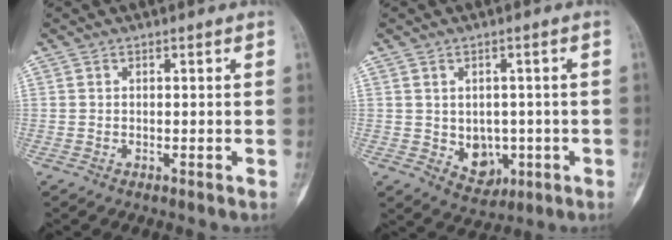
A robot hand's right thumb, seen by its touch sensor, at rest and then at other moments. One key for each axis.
{"total": 6.0, "fx": -1.0, "fy": 4.8, "fz": 3.5, "tx": -0.018, "ty": 0.000, "tz": 0.001}